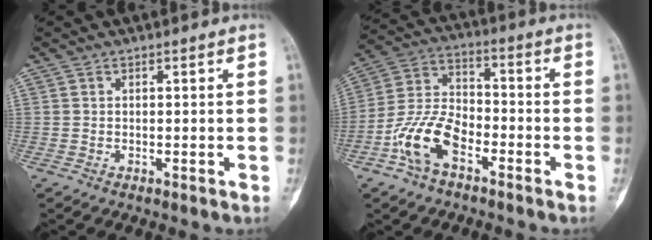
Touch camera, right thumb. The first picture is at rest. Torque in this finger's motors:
{"motor_torque": [1.69, 1.39, 0.79, -0.86, 0.09]}